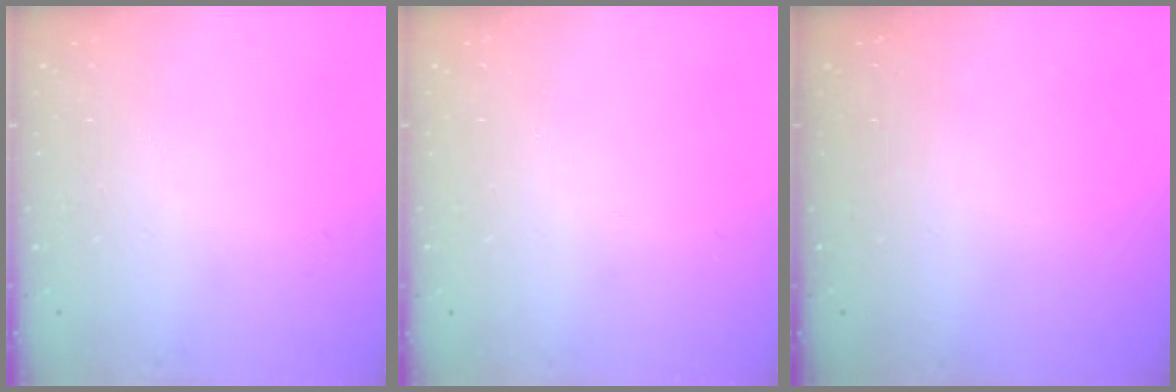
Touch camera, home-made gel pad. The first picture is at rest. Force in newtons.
{"total": 0.0}
{"total": 0.0}